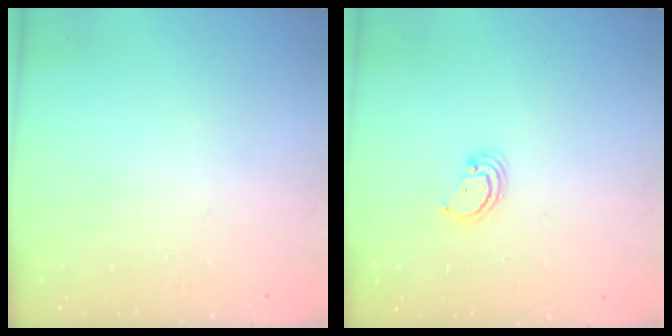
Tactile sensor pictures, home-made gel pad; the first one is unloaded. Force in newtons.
{"total": 2.3, "press": 2.3, "slide": 0.2}